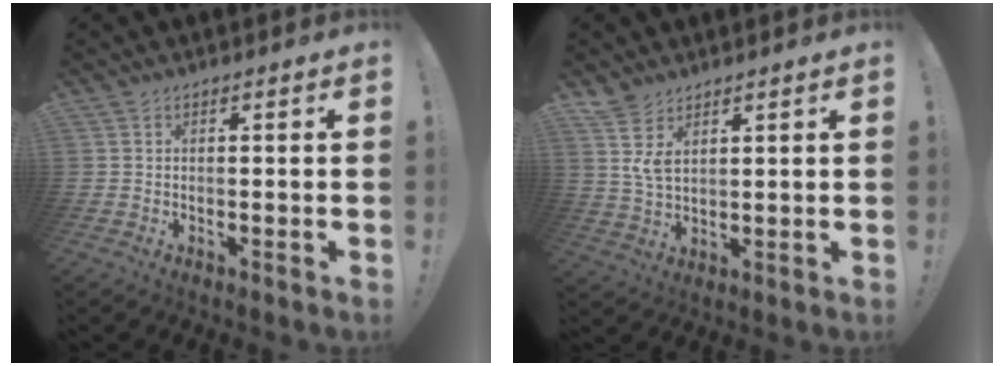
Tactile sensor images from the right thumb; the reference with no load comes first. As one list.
[{"total": 6.7, "force": [3.9, 3.5, 4.2], "torque": [-0.083, -0.021, 0.072]}]